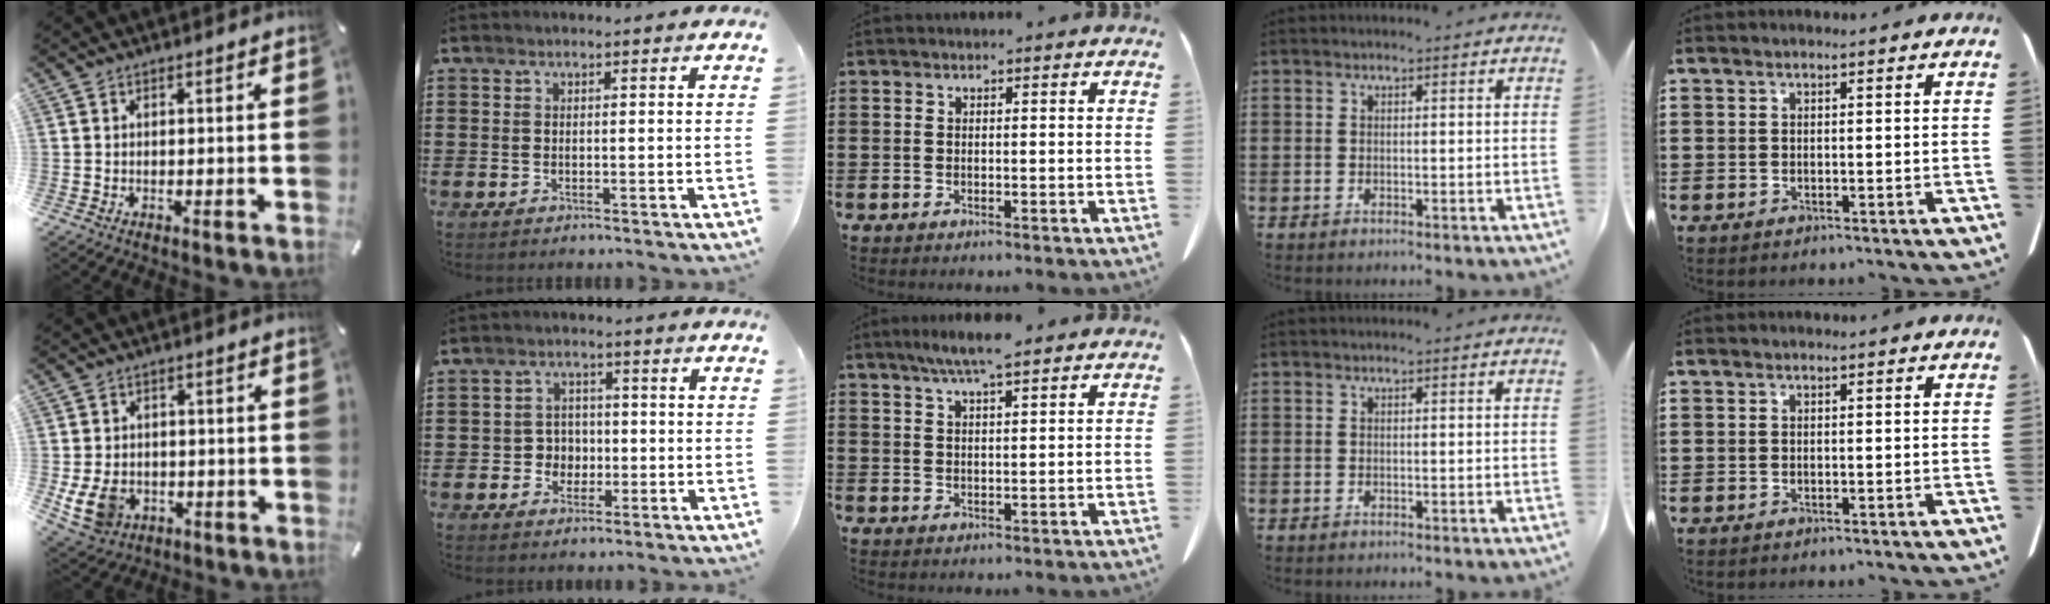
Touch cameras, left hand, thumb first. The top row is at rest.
{"thumb": {"total": 7.9, "force": [-1.9, 6.4, 4.3], "torque": [-0.104, 0.006, -0.034]}, "index": {"total": 3.7, "force": [-0.8, 3.4, 1.1], "torque": [-0.034, 0.005, -0.020]}, "middle": {"total": 5.7, "force": [4.1, 0.0, 3.9], "torque": [-0.087, -0.003, 0.072]}}